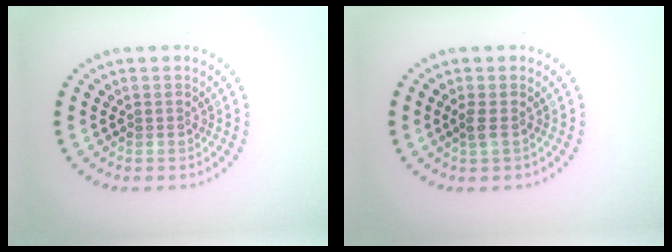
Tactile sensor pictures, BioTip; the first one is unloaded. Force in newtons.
{"total": 1.0, "press": 0.9, "slide": 0.4}